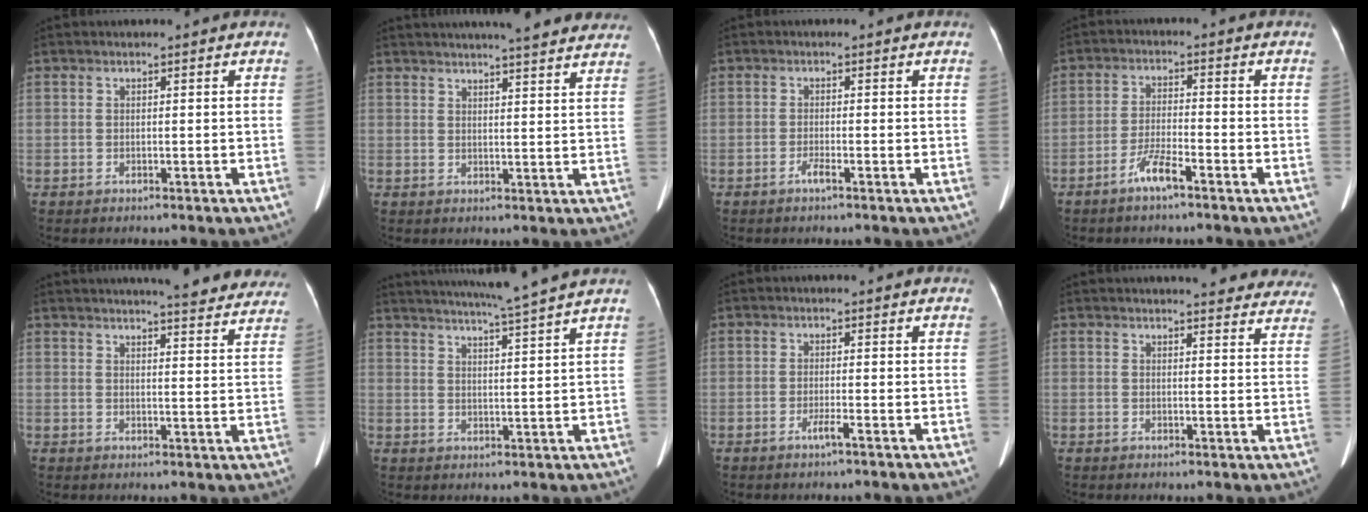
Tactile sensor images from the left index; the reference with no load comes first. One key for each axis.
{"total": 16.2, "fx": 14.4, "fy": 1.8, "fz": 7.2, "tx": -0.095, "ty": 0.021, "tz": 0.168}
{"total": 1.3, "fx": -1.0, "fy": -0.1, "fz": 0.8, "tx": -0.021, "ty": -0.002, "tz": -0.022}
{"total": 4.5, "fx": -3.3, "fy": 0.2, "fz": 3.1, "tx": -0.068, "ty": -0.005, "tz": -0.067}
{"total": 18.1, "fx": 16.4, "fy": 2.6, "fz": 7.1, "tx": -0.080, "ty": -0.024, "tz": 0.180}
{"total": 11.6, "fx": 10.2, "fy": -2.0, "fz": 5.1, "tx": -0.088, "ty": -0.011, "tz": 0.141}
{"total": 1.6, "fx": -1.1, "fy": -0.3, "fz": 1.2, "tx": -0.027, "ty": -0.004, "tz": -0.022}
{"total": 16.3, "fx": 15.1, "fy": 3.3, "fz": 5.1, "tx": -0.031, "ty": -0.032, "tz": 0.150}